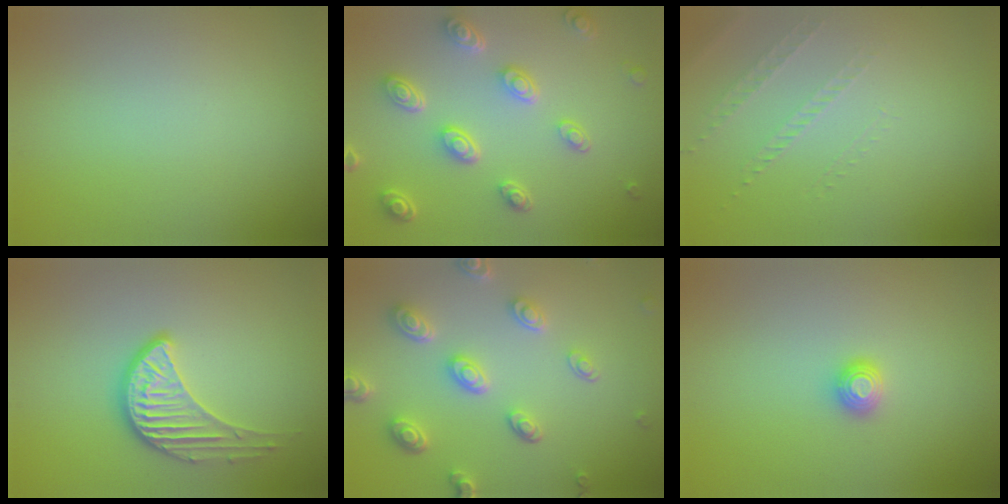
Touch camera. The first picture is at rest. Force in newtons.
{"total": 4.7, "press": 3.7, "slide": 2.9}
{"total": 1.1, "press": 0.6, "slide": 0.9}
{"total": 3.7, "press": 3.0, "slide": 2.2}
{"total": 4.6, "press": 3.8, "slide": 2.7}
{"total": 0.9, "press": 0.9, "slide": 0.0}